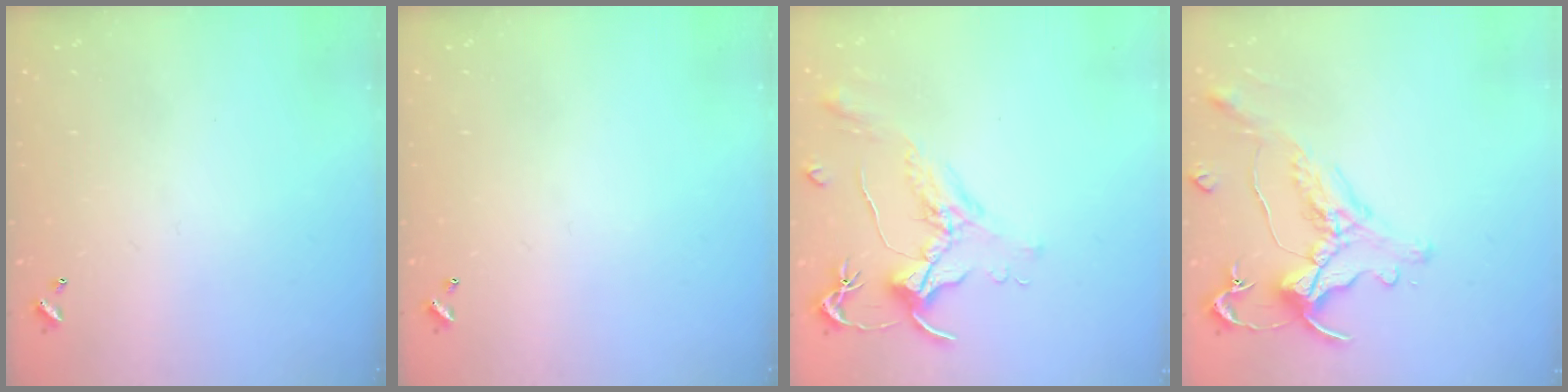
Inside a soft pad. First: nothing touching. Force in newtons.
{"total": 0.0}
{"total": 1.6, "press": 1.5, "slide": 0.7}
{"total": 0.7, "press": 0.1, "slide": 0.7}